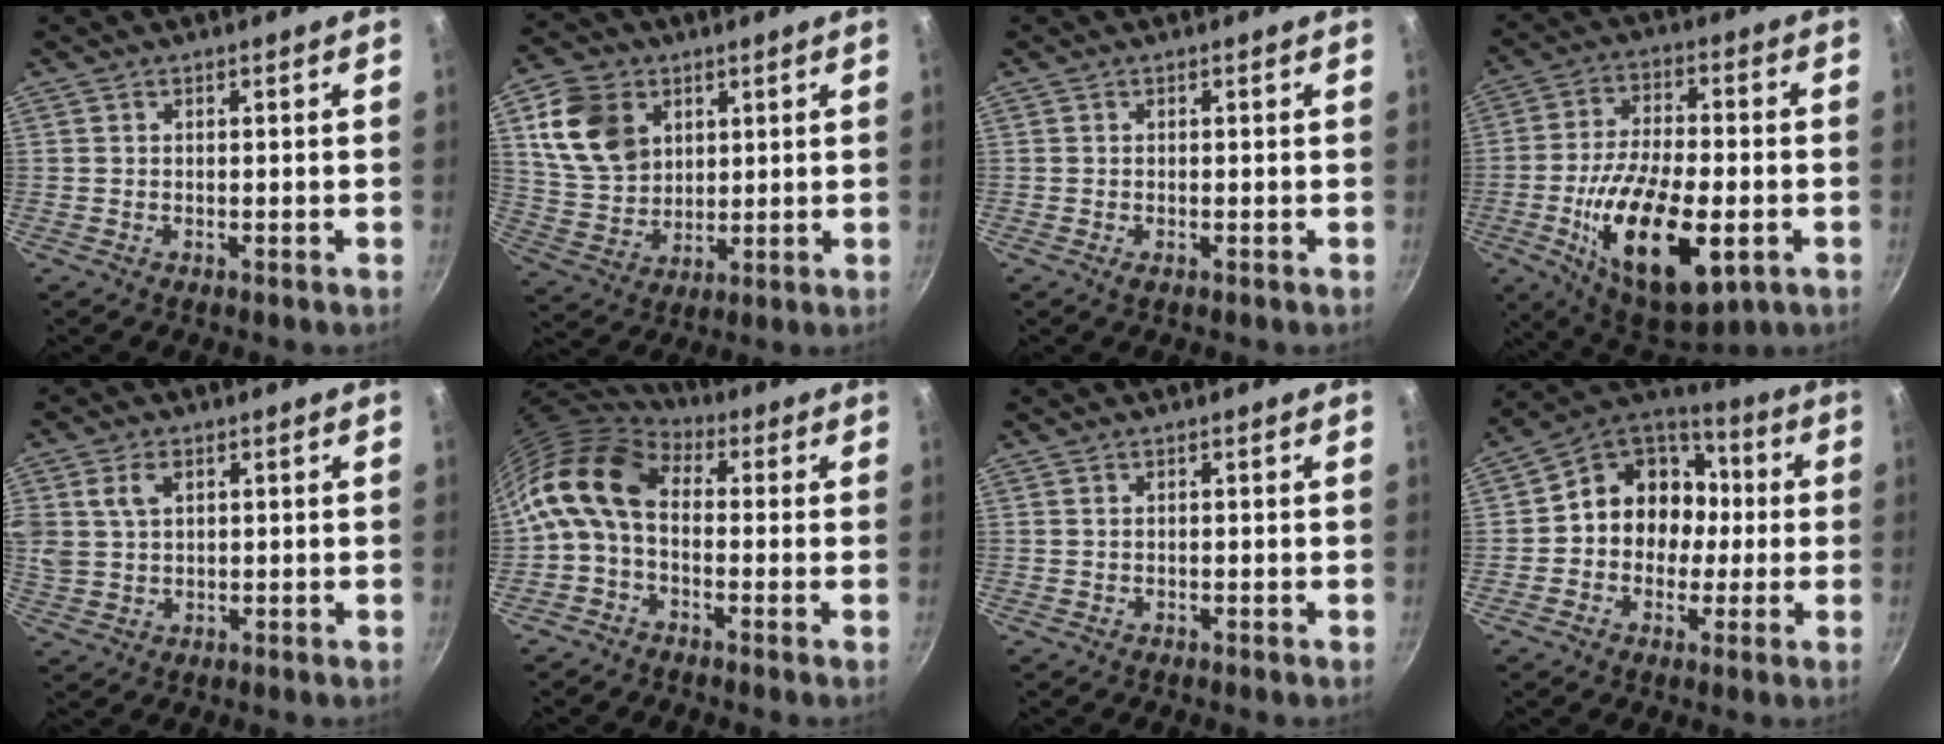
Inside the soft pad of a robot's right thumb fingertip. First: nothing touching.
{"total": 13.8, "force": [4.7, 10.6, 7.4], "torque": [-0.113, -0.011, 0.099]}
{"total": 0.9, "force": [-0.3, 0.3, 0.8], "torque": [-0.014, -0.002, -0.006]}
{"total": 22.7, "force": [-6.6, 10.3, 19.1], "torque": [-0.316, 0.012, -0.103]}
{"total": 7.0, "force": [2.6, 4.9, 4.3], "torque": [-0.078, 0.002, 0.050]}
{"total": 11.6, "force": [0.3, 7.6, 8.7], "torque": [-0.159, 0.024, -0.019]}
{"total": 0.0}
{"total": 14.0, "force": [-0.3, 12.2, 6.9], "torque": [-0.057, 0.043, -0.023]}